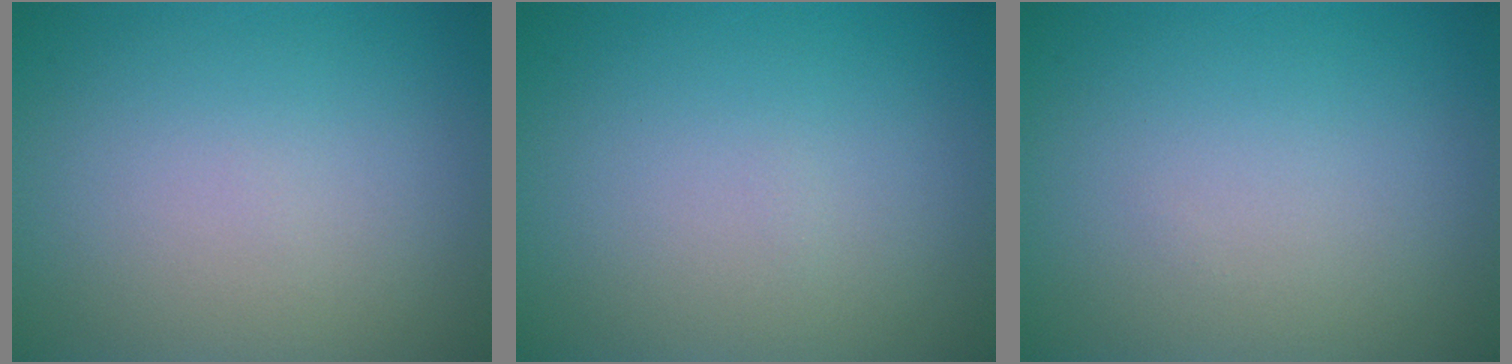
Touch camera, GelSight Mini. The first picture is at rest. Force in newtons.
{"total": 0.0}
{"total": 0.0}